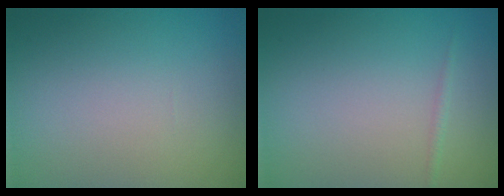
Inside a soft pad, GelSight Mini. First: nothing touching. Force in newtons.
{"total": 0.6, "press": 0.6, "slide": 0.0}